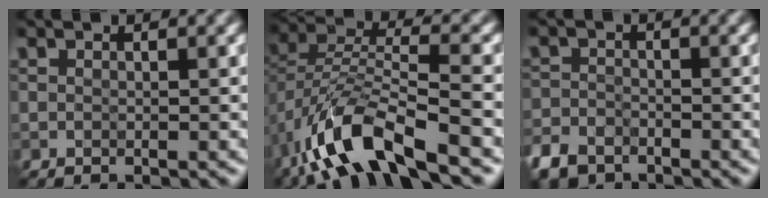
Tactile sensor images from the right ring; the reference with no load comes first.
{"total": 9.7, "force": [-5.8, 3.6, 6.9], "torque": [-0.138, 0.003, -0.115]}
{"total": 3.0, "force": [-2.4, 1.6, 0.7], "torque": [-0.014, -0.004, -0.055]}